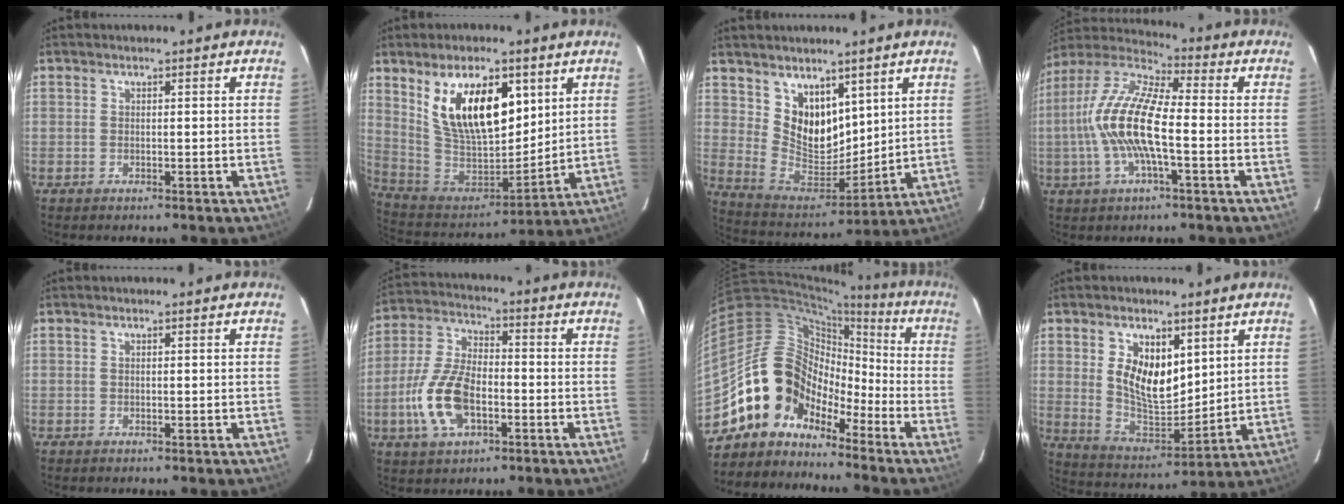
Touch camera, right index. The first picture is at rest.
{"total": 19.2, "force": [8.1, 9.5, 14.7], "torque": [-0.265, 0.001, 0.164]}
{"total": 12.4, "force": [5.9, 8.1, 7.3], "torque": [-0.127, -0.008, 0.128]}
{"total": 15.3, "force": [-2.2, 4.1, 14.6], "torque": [-0.291, 0.004, -0.050]}
{"total": 0.0}
{"total": 13.1, "force": [-4.3, 6.8, 10.4], "torque": [-0.229, 0.004, -0.080]}
{"total": 12.7, "force": [-8.8, 8.5, 3.3], "torque": [-0.062, 0.040, -0.177]}
{"total": 12.2, "force": [4.2, 6.8, 9.2], "torque": [-0.169, -0.001, 0.095]}